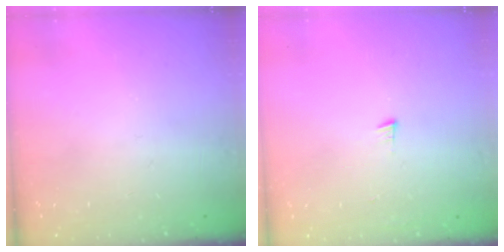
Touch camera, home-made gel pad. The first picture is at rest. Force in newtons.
{"total": 3.2, "press": 3.2, "slide": 0.4}